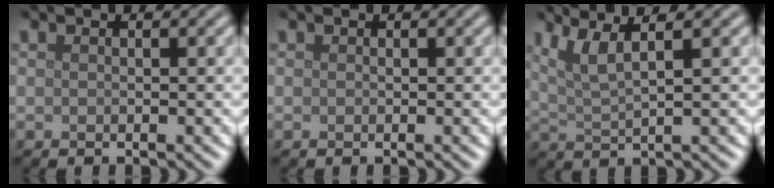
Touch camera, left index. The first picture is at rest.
{"total": 0.0}
{"total": 3.9, "force": [2.1, 0.9, 3.2], "torque": [-0.059, 0.008, 0.043]}